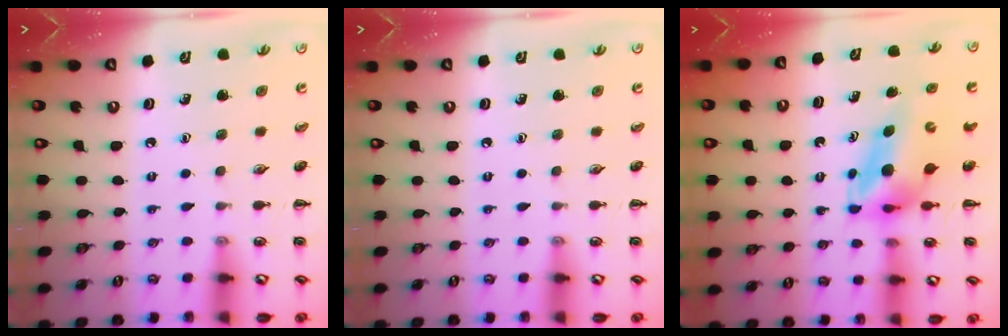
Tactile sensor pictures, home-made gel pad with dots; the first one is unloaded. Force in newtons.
{"total": 0.0}
{"total": 4.6, "press": 4.5, "slide": 1.1}